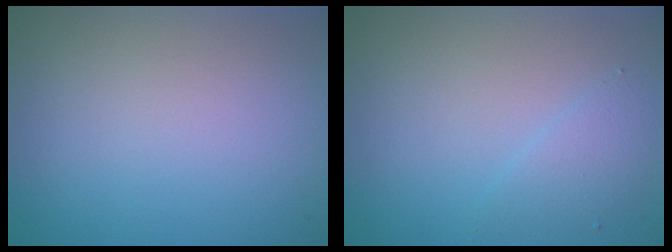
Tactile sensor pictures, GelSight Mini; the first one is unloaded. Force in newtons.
{"total": 1.6, "press": 1.6, "slide": 0.3}